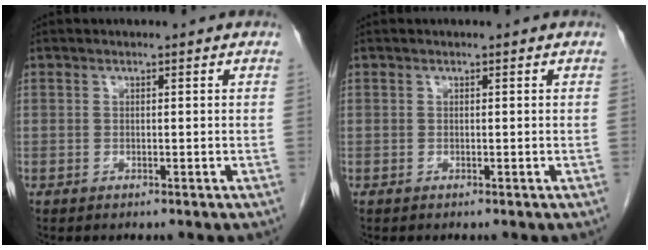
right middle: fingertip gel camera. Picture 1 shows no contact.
{"total": 0.0}